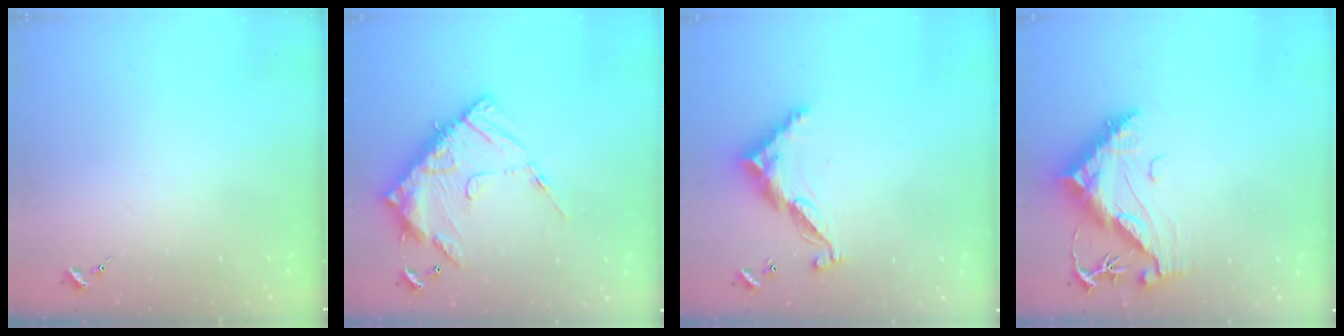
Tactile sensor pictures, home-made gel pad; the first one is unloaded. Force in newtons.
{"total": 16.0, "press": 15.9, "slide": 1.5}
{"total": 11.7, "press": 11.7, "slide": 0.3}
{"total": 13.3, "press": 13.2, "slide": 1.3}